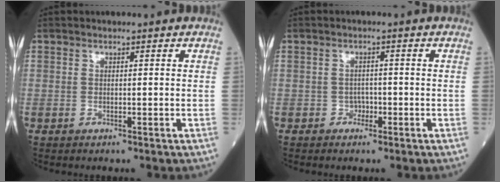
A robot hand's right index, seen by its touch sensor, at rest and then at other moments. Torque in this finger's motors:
{"motor_torque": [0.16, 0.03, -0.03, 0.00]}